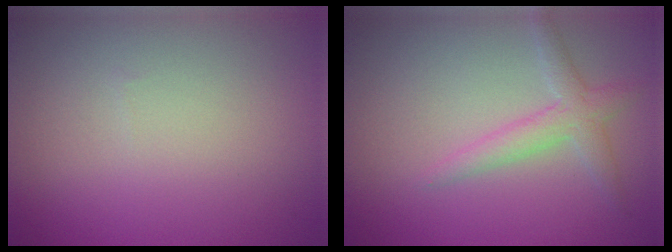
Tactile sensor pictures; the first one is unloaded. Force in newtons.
{"total": 2.4, "press": 2.4, "slide": 0.1}